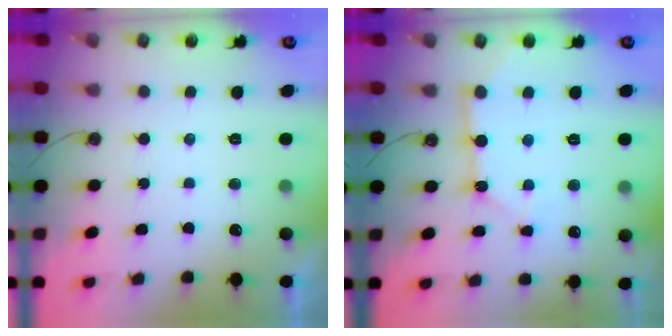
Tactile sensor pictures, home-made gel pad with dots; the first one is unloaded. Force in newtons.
{"total": 6.0, "press": 6.0, "slide": 0.4}